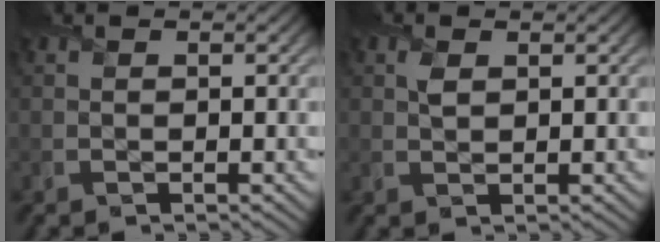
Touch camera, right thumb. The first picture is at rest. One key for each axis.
{"total": 1.5, "fx": 0.7, "fy": 0.9, "fz": 1.0, "tx": -0.026, "ty": 0.002, "tz": 0.013}